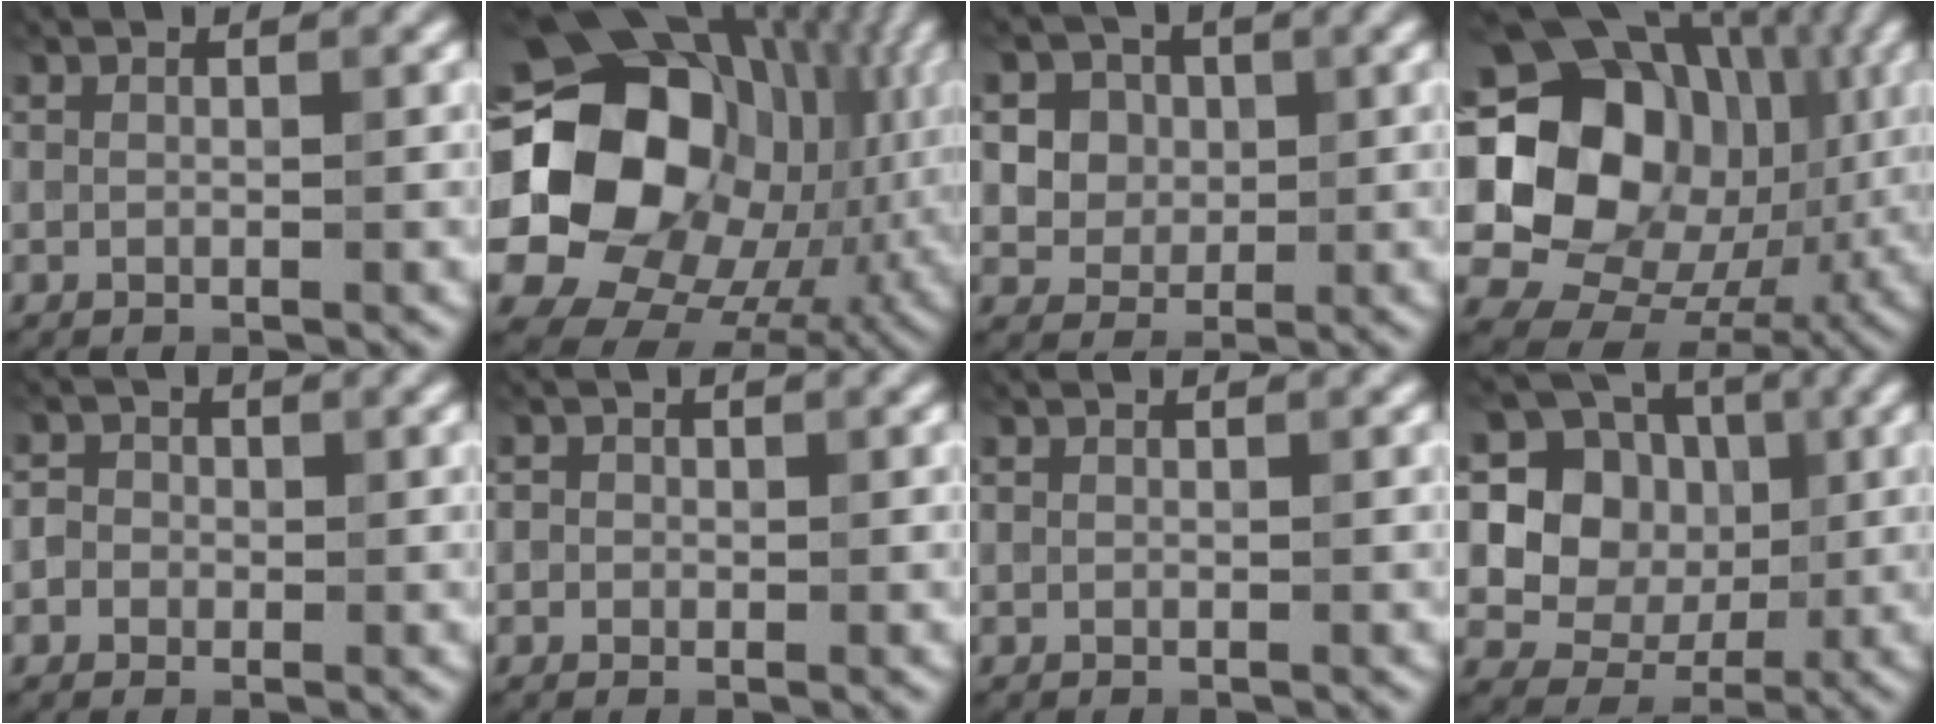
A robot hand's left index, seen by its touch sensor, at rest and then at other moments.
{"total": 22.2, "force": [2.2, 17.7, 13.2], "torque": [-0.260, -0.025, 0.039]}
{"total": 6.0, "force": [2.2, 5.0, 2.5], "torque": [-0.040, 0.011, 0.032]}
{"total": 17.0, "force": [2.1, 13.8, 9.8], "torque": [-0.171, 0.008, 0.035]}
{"total": 2.1, "force": [-0.1, 2.0, 0.6], "torque": [0.011, 0.008, -0.020]}
{"total": 1.1, "force": [0.2, 1.1, 0.3], "torque": [0.004, -0.002, -0.006]}
{"total": 0.0}
{"total": 9.4, "force": [2.0, 8.1, 4.2], "torque": [-0.078, 0.013, 0.012]}